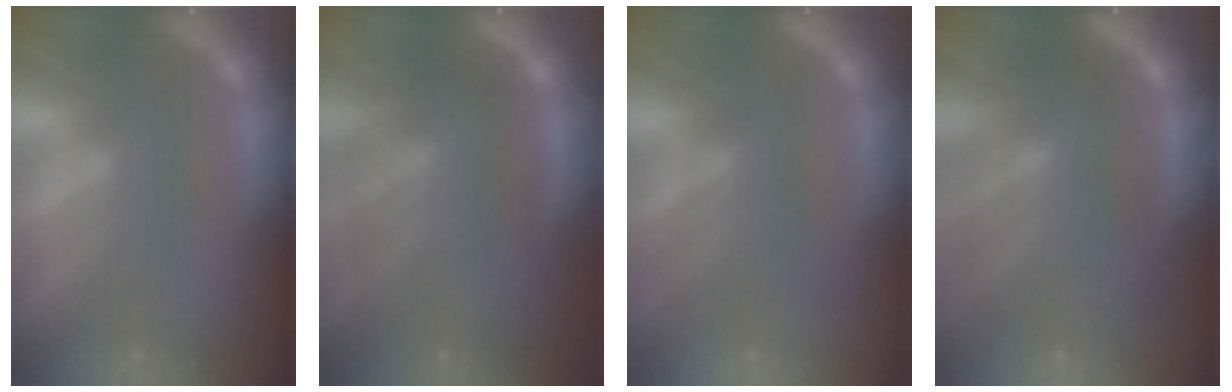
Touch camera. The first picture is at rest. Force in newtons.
{"total": 10.0}
{"total": 3.5}
{"total": 8.6}